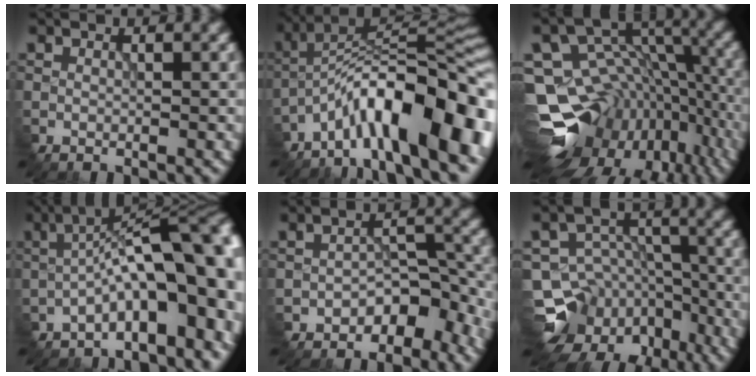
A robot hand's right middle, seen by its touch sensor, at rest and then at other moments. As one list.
[{"total": 12.8, "force": [-6.5, 3.5, 10.4], "torque": [-0.157, 0.017, -0.103]}, {"total": 15.7, "force": [-7.1, 11.5, 8.2], "torque": [-0.159, -0.003, -0.077]}, {"total": 15.9, "force": [-2.6, 6.2, 14.4], "torque": [-0.196, 0.016, -0.026]}, {"total": 4.8, "force": [-2.8, 2.7, 2.8], "torque": [-0.028, 0.006, -0.046]}, {"total": 12.6, "force": [-9.0, 8.4, 3.0], "torque": [-0.061, 0.000, -0.117]}]